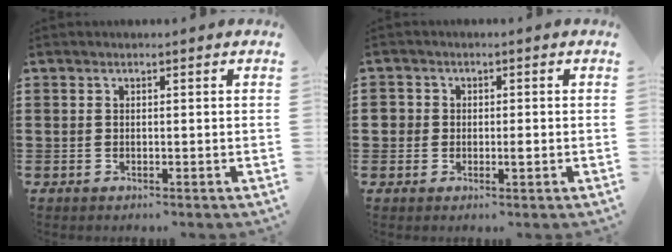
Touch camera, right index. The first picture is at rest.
{"total": 1.8, "force": [-0.2, 1.5, 1.0], "torque": [-0.023, 0.005, -0.006]}